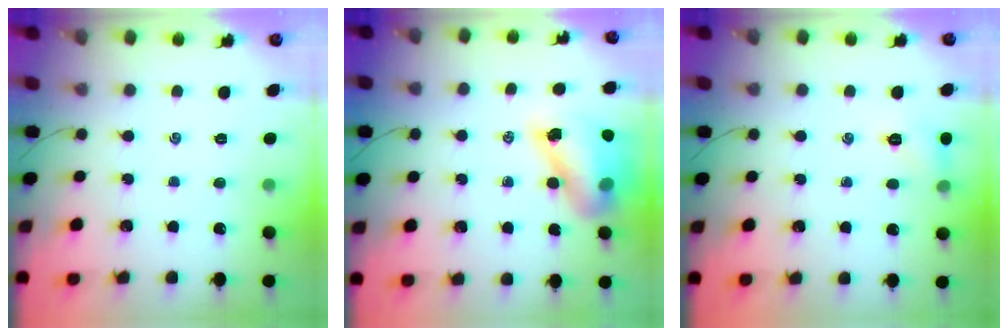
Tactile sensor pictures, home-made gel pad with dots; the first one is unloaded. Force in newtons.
{"total": 12.8, "press": 12.2, "slide": 3.6}
{"total": 6.8, "press": 6.6, "slide": 1.7}